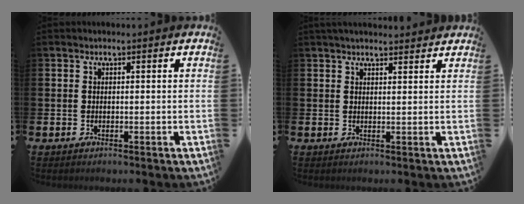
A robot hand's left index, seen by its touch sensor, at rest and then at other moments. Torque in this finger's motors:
{"motor_torque": [0.99, -1.15, 0.07, 0.06]}